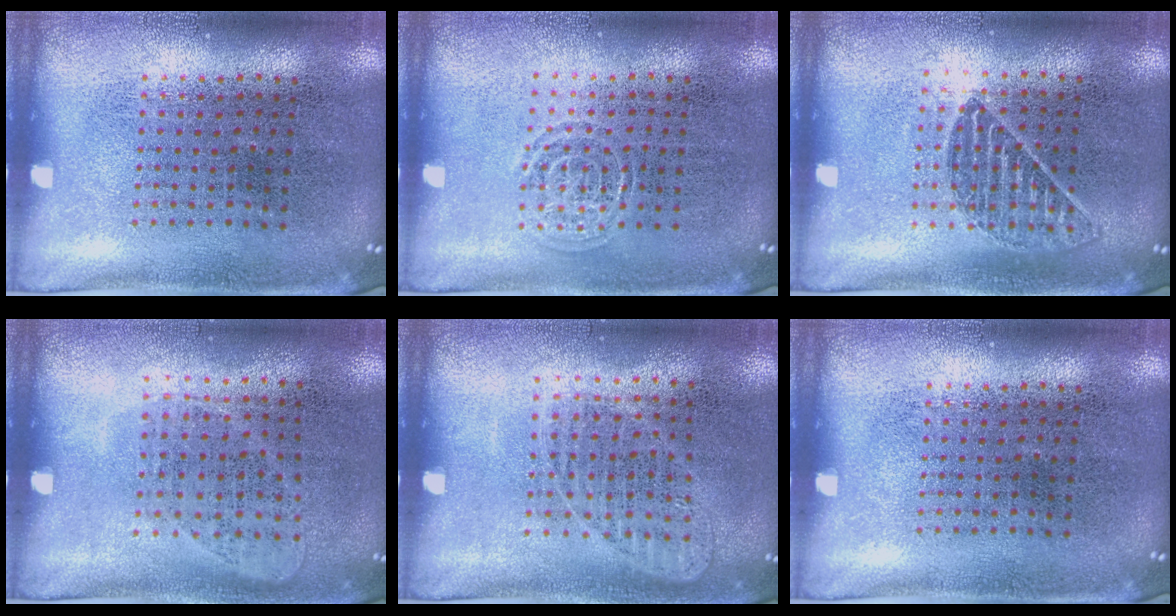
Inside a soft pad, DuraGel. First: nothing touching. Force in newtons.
{"total": 1.3, "press": 1.3, "slide": 0.2}
{"total": 1.0, "press": 0.9, "slide": 0.4}
{"total": 1.0, "press": 0.9, "slide": 0.4}
{"total": 0.9, "press": 0.9, "slide": 0.1}
{"total": 0.0}